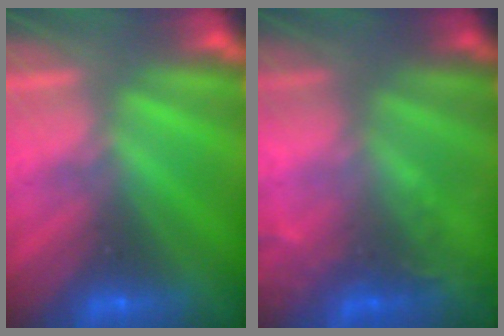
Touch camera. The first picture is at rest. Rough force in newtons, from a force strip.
{"total": 2.2}